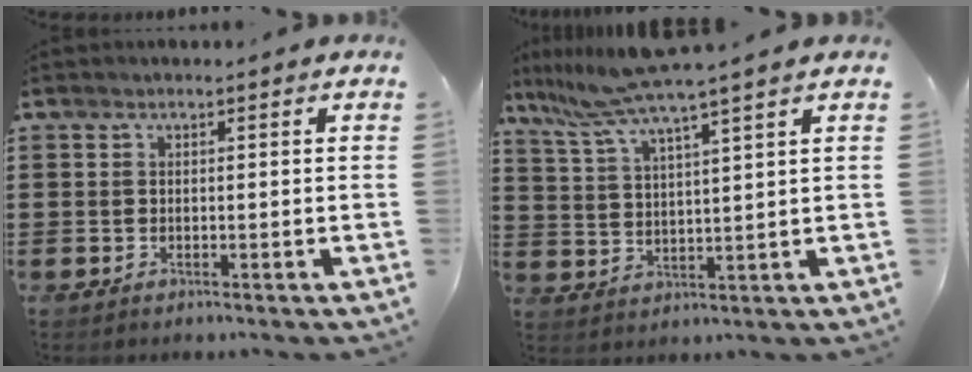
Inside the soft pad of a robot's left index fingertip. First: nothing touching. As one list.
[{"total": 7.5, "force": [6.3, -1.0, 4.0], "torque": [-0.099, -0.033, 0.107]}]